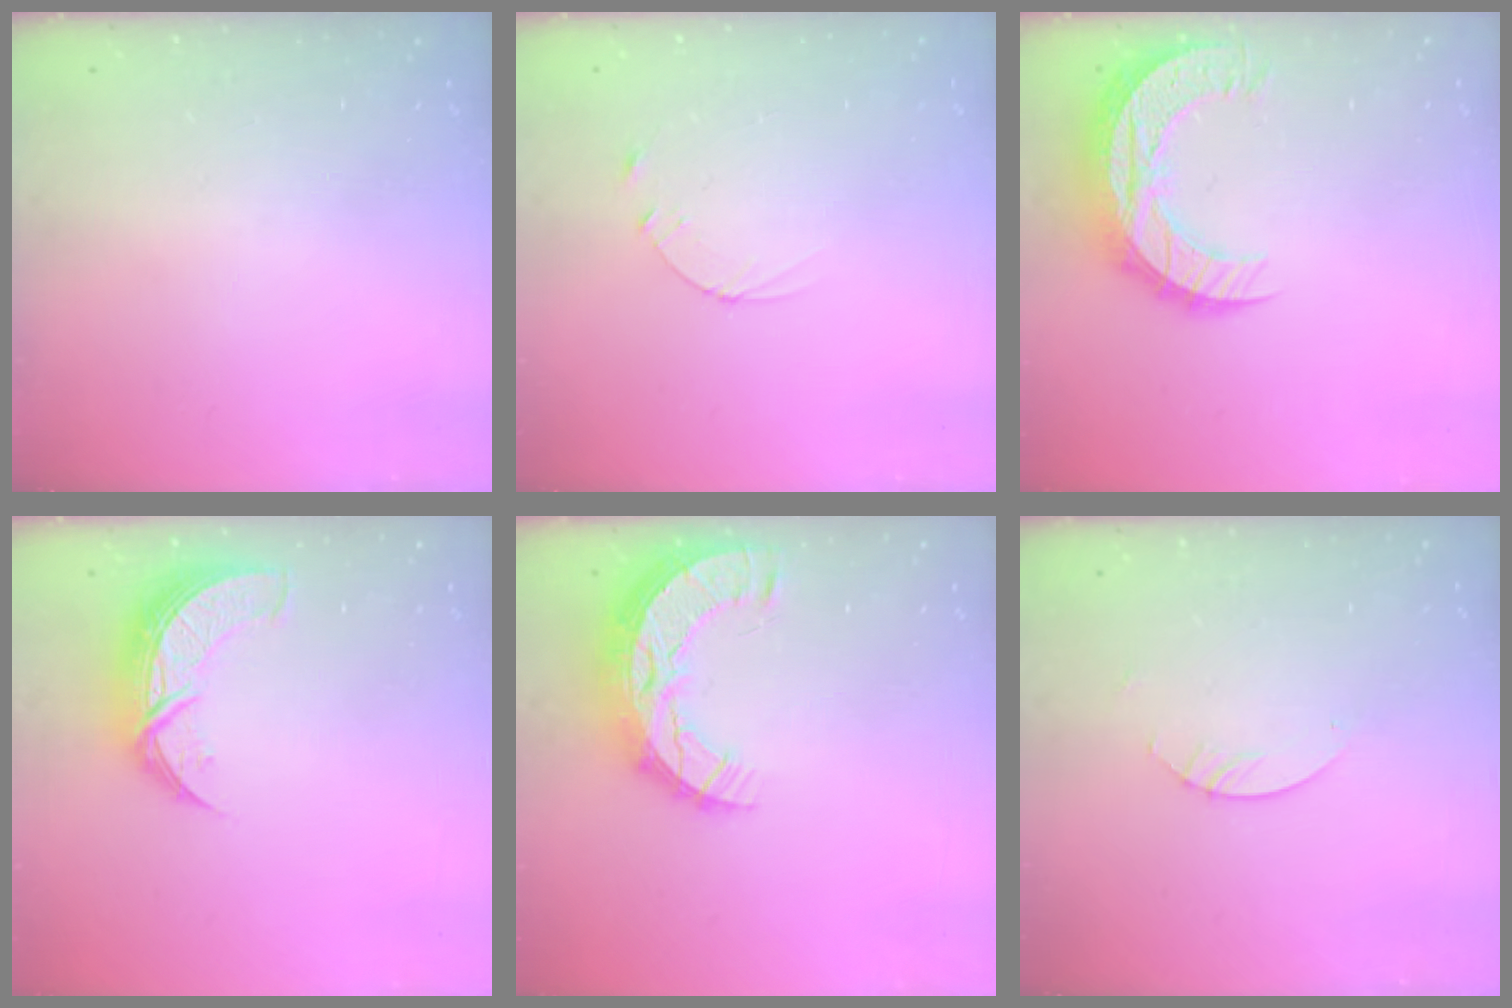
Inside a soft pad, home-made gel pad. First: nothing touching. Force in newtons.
{"total": 2.4, "press": 2.3, "slide": 0.2}
{"total": 12.7, "press": 12.7, "slide": 0.9}
{"total": 10.3, "press": 10.3, "slide": 0.7}
{"total": 13.0, "press": 13.0, "slide": 0.9}
{"total": 2.4, "press": 2.4, "slide": 0.2}